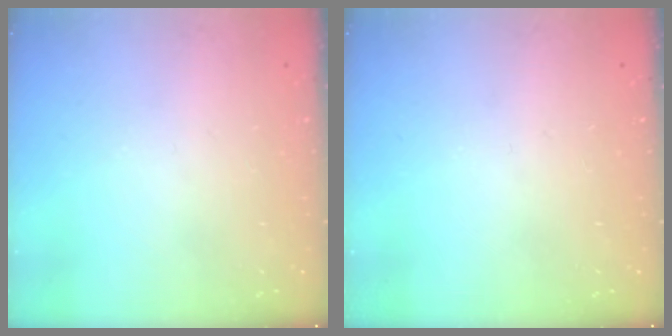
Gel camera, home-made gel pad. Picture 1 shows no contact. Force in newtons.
{"total": 0.0}